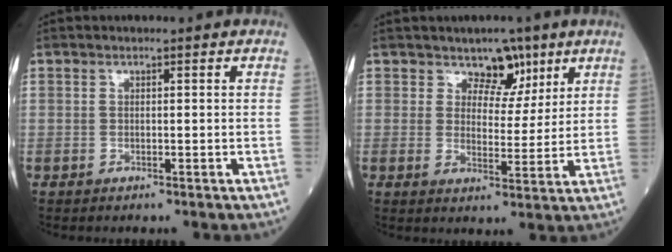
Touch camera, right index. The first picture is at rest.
{"total": 5.1, "force": [3.5, 3.1, 2.0], "torque": [-0.015, -0.003, 0.055]}